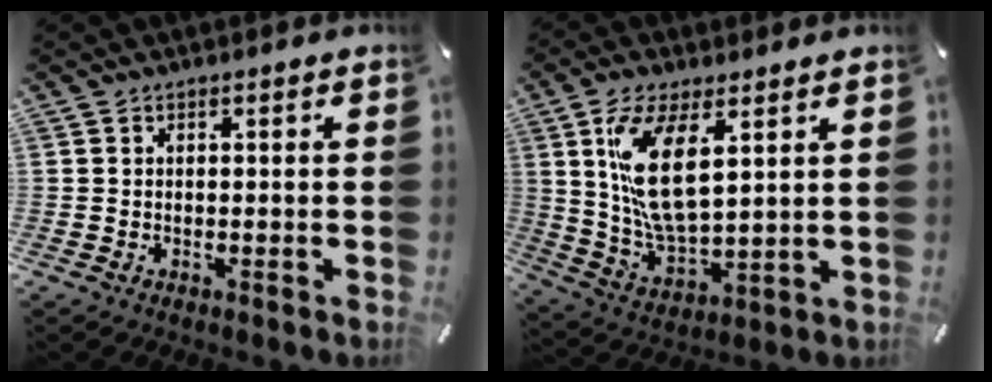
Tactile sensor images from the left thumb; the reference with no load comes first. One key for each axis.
{"total": 14.4, "fx": 5.2, "fy": 6.6, "fz": 11.6, "tx": -0.251, "ty": -0.016, "tz": 0.092}